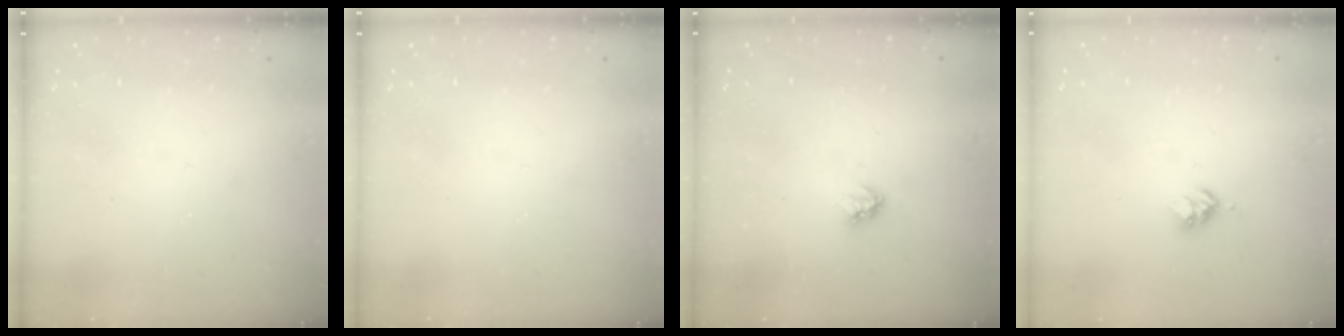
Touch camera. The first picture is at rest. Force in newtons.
{"total": 0.0}
{"total": 3.0, "press": 2.9, "slide": 0.4}
{"total": 3.0, "press": 2.9, "slide": 0.4}